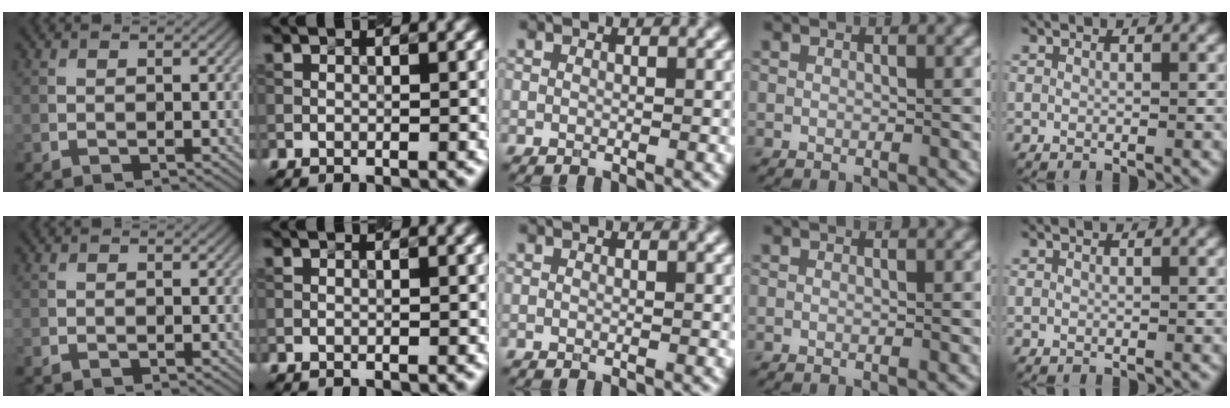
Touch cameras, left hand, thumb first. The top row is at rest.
{}